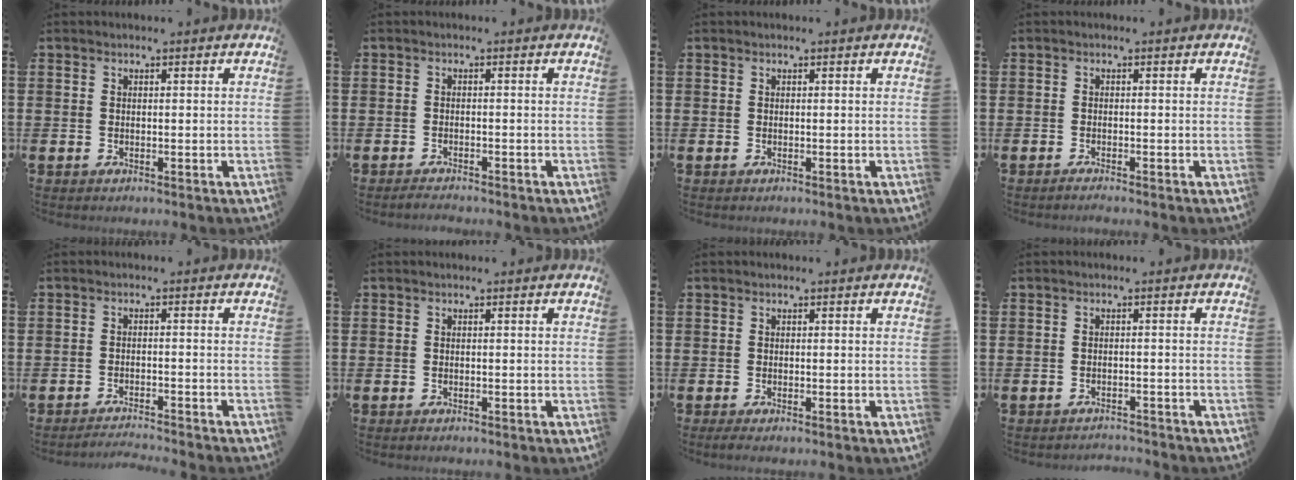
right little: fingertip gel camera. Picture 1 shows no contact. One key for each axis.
{"total": 1.1, "fx": -1.0, "fy": 0.0, "fz": 0.2, "tx": -0.006, "ty": -0.001, "tz": -0.021}
{"total": 0.0}
{"total": 0.8, "fx": -0.6, "fy": 0.0, "fz": 0.4, "tx": -0.007, "ty": -0.002, "tz": -0.013}
{"total": 1.8, "fx": -1.7, "fy": -0.3, "fz": 0.1, "tx": -0.002, "ty": 0.005, "tz": -0.036}
{"total": 0.0}
{"total": 0.7, "fx": -0.3, "fy": 0.1, "fz": 0.6, "tx": -0.010, "ty": 0.000, "tz": -0.007}
{"total": 1.4, "fx": -1.4, "fy": 0.0, "fz": -0.1, "tx": -0.002, "ty": 0.004, "tz": -0.029}